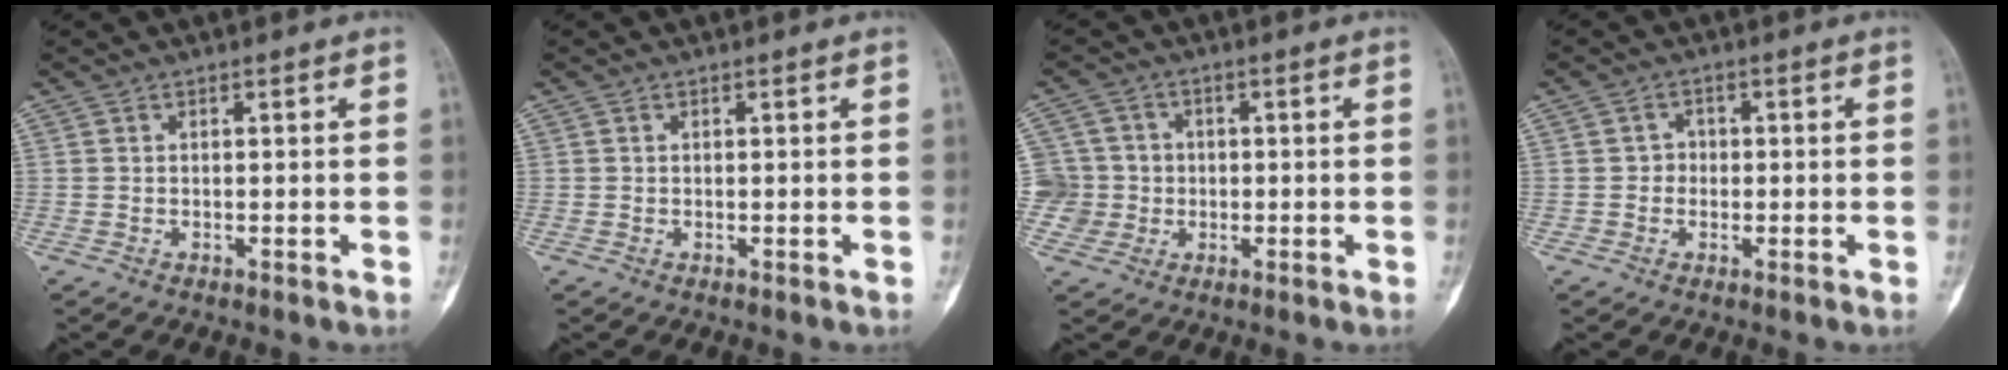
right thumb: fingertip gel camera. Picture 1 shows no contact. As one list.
[{"total": 0.0}, {"total": 6.9, "force": [-0.6, 6.9, 0.2], "torque": [0.023, 0.018, -0.013]}, {"total": 2.5, "force": [-0.3, 2.4, 0.6], "torque": [0.013, 0.011, -0.011]}]